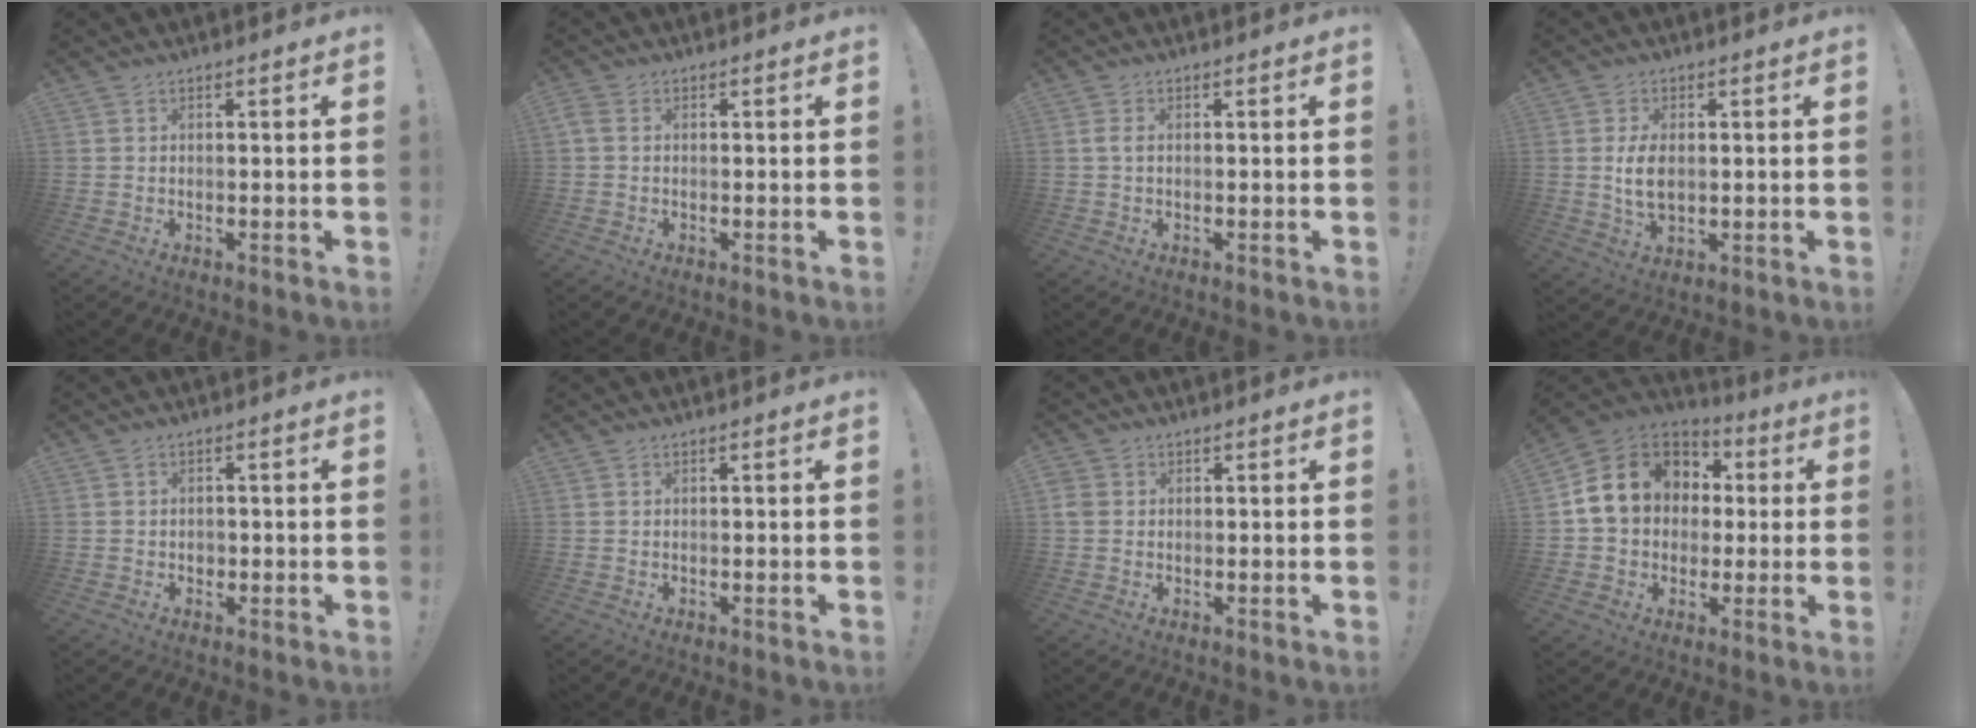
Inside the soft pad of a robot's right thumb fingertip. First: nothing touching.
{"total": 1.4, "force": [0.1, 1.0, 1.0], "torque": [-0.022, 0.003, 0.004]}
{"total": 1.6, "force": [0.0, 0.6, 1.5], "torque": [-0.031, 0.005, 0.000]}
{"total": 7.2, "force": [0.4, 4.7, 5.5], "torque": [-0.088, -0.007, 0.003]}
{"total": 1.6, "force": [-0.3, 1.4, 0.7], "torque": [-0.004, -0.001, -0.007]}
{"total": 0.0}
{"total": 2.9, "force": [0.2, 2.5, 1.4], "torque": [-0.033, 0.006, 0.005]}
{"total": 16.7, "force": [3.8, 13.5, 9.1], "torque": [-0.145, 0.002, 0.083]}